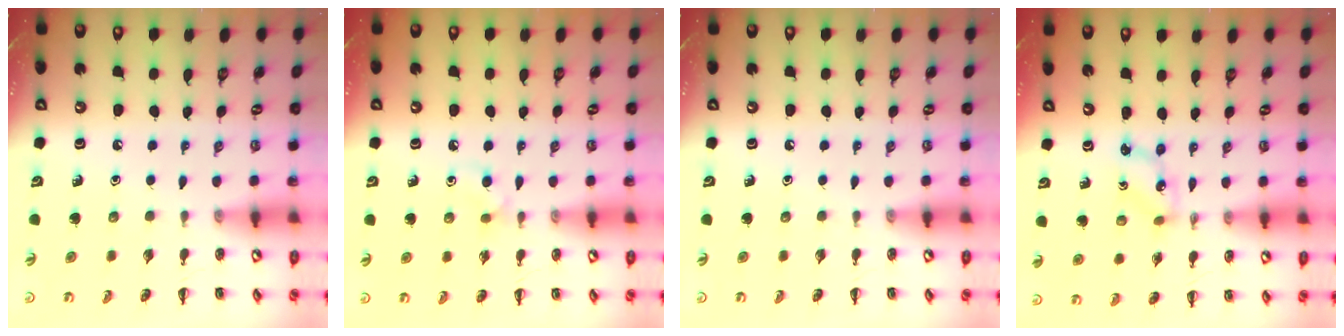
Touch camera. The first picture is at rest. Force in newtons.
{"total": 4.5, "press": 4.2, "slide": 1.7}
{"total": 0.0}
{"total": 1.9, "press": 1.9, "slide": 0.3}